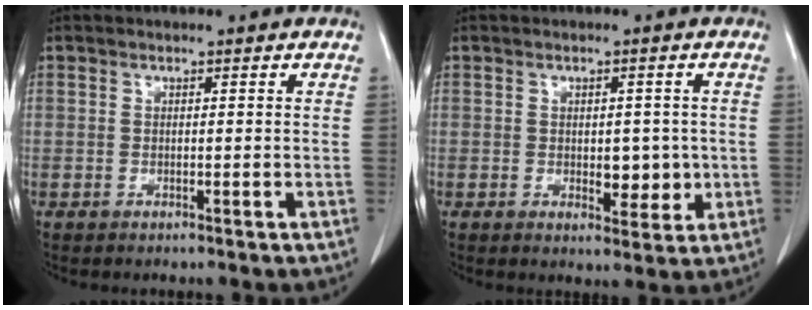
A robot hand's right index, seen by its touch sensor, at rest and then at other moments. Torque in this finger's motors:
{"motor_torque": [0.15, 0.17, 0.16, 0.04]}